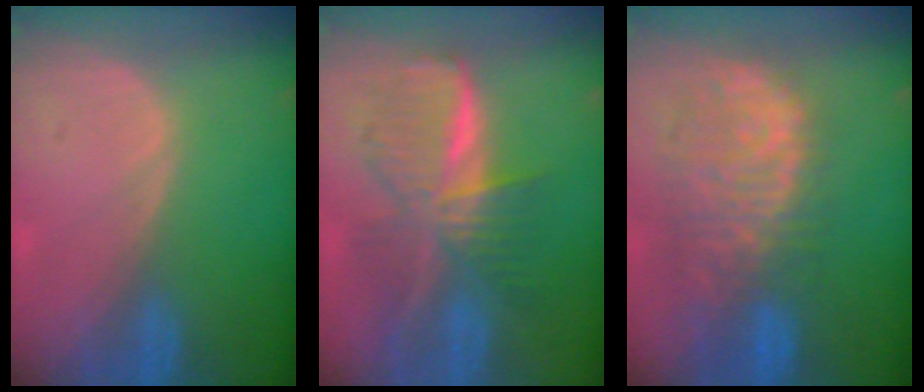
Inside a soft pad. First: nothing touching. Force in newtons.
{"total": 9.3, "press": 9.3, "slide": 0.7}
{"total": 11.5, "press": 9.7, "slide": 6.3}